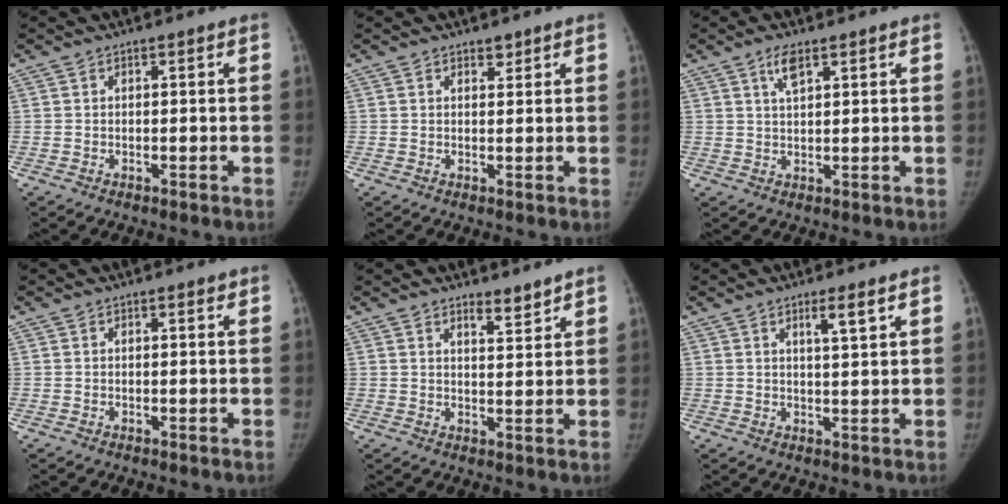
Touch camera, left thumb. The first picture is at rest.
{"total": 1.3, "force": [1.1, 0.7, 0.4], "torque": [0.004, -0.008, 0.014]}
{"total": 3.5, "force": [2.1, 1.2, 2.6], "torque": [-0.046, -0.006, 0.042]}
{"total": 0.5, "force": [0.4, 0.2, 0.3], "torque": [-0.006, -0.002, 0.005]}
{"total": 3.3, "force": [2.9, 0.8, 1.4], "torque": [-0.012, -0.027, 0.045]}
{"total": 3.8, "force": [2.3, 0.4, 3.0], "torque": [-0.049, -0.018, 0.040]}